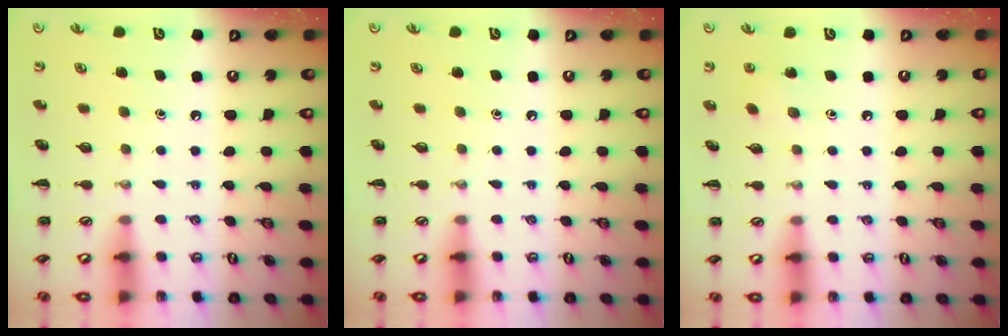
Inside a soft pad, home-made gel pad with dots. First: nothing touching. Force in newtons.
{"total": 0.0}
{"total": 3.8, "press": 3.7, "slide": 1.0}